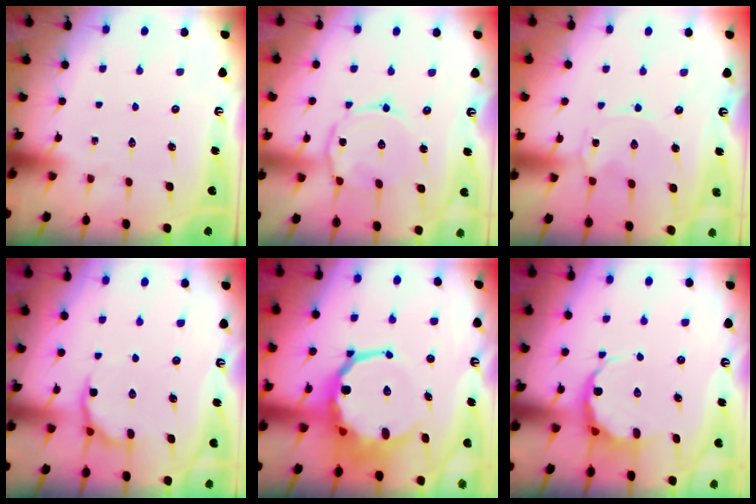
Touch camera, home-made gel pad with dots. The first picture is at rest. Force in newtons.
{"total": 5.2, "press": 5.1, "slide": 0.4}
{"total": 0.0}
{"total": 6.8, "press": 6.3, "slide": 2.5}
{"total": 11.9, "press": 11.7, "slide": 2.4}
{"total": 7.0, "press": 6.8, "slide": 1.7}